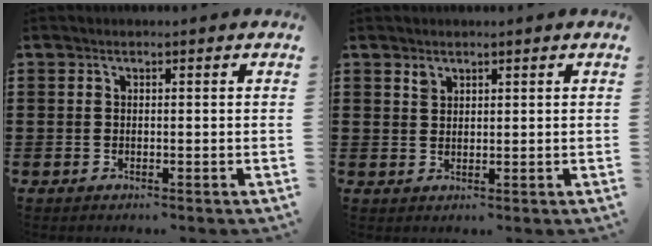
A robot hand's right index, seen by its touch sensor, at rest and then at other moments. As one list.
[{"total": 1.5, "force": [1.3, 0.8, 0.2], "torque": [-0.007, 0.002, 0.025]}]